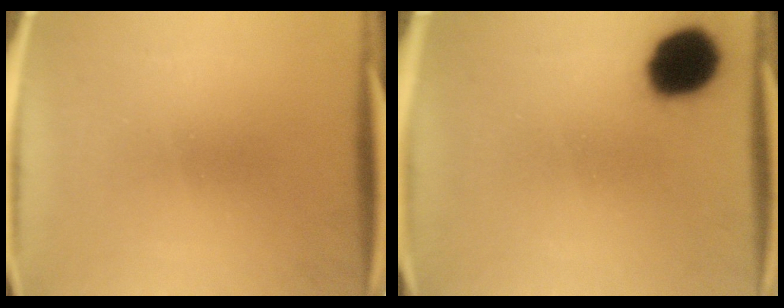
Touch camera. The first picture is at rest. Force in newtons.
{"total": 13.5}